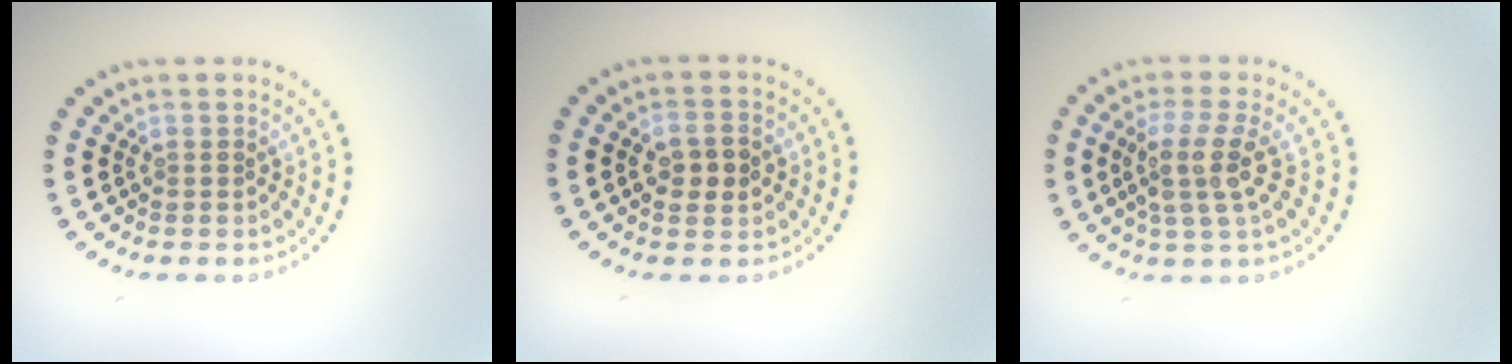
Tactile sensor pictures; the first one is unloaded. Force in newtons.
{"total": 2.6, "press": 2.6, "slide": 0.2}
{"total": 3.6, "press": 2.8, "slide": 2.3}